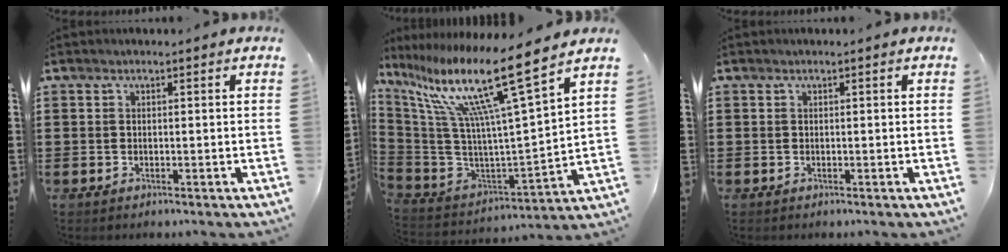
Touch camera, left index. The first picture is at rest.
{"total": 16.5, "force": [10.6, 0.5, 12.6], "torque": [-0.288, -0.072, 0.159]}
{"total": 0.0}